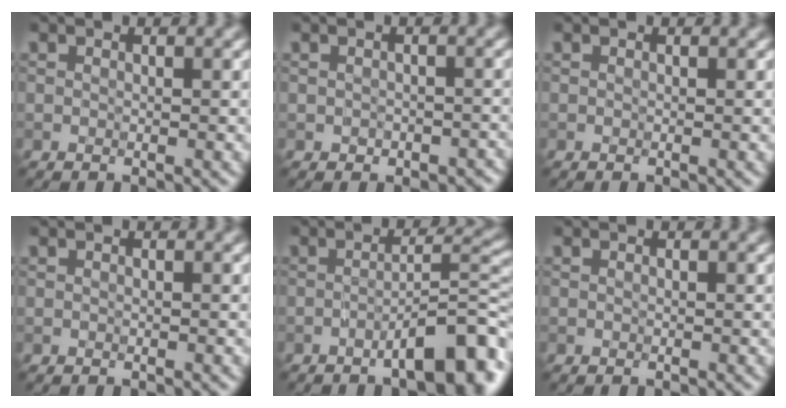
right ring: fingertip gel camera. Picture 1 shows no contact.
{"total": 1.8, "force": [-0.8, 1.4, 0.8], "torque": [-0.008, -0.007, -0.010]}
{"total": 0.0}
{"total": 0.0}
{"total": 6.8, "force": [-3.4, 1.5, 5.6], "torque": [-0.077, 0.015, -0.054]}
{"total": 0.0}